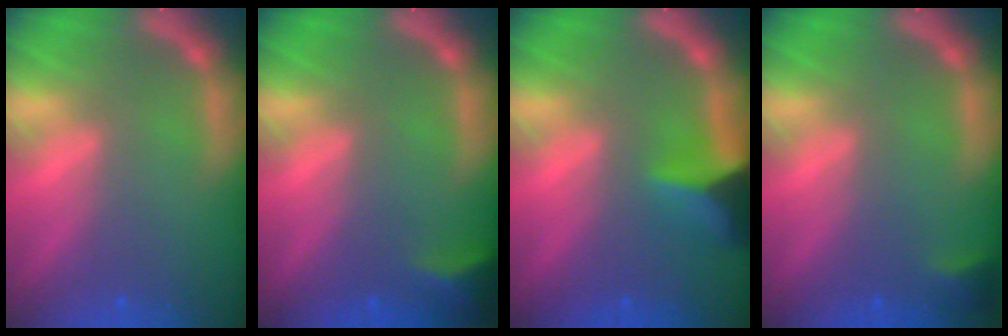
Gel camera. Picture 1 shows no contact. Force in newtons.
{"total": 2.9}
{"total": 5.4}
{"total": 1.4}